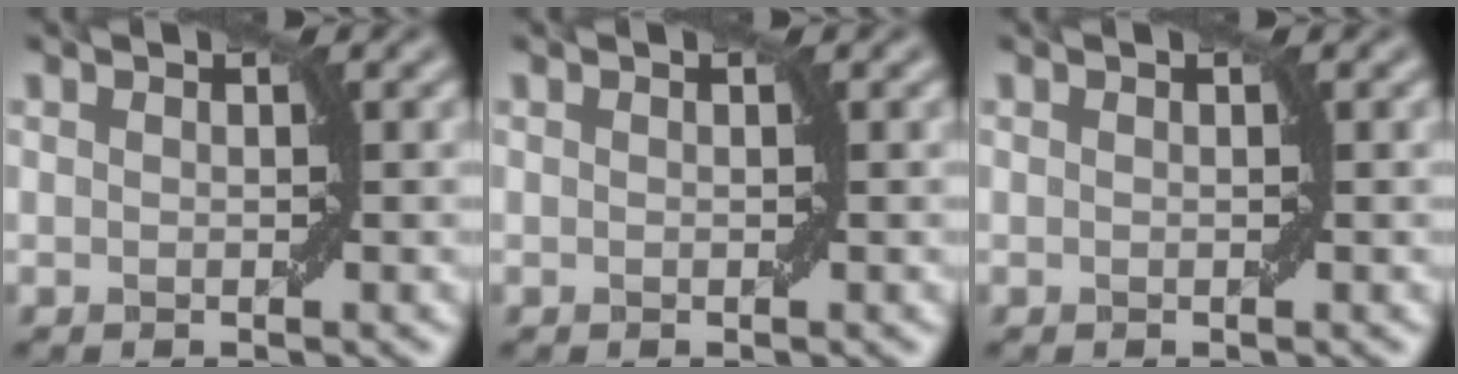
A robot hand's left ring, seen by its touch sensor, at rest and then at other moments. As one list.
[{"total": 0.0}, {"total": 0.0}]